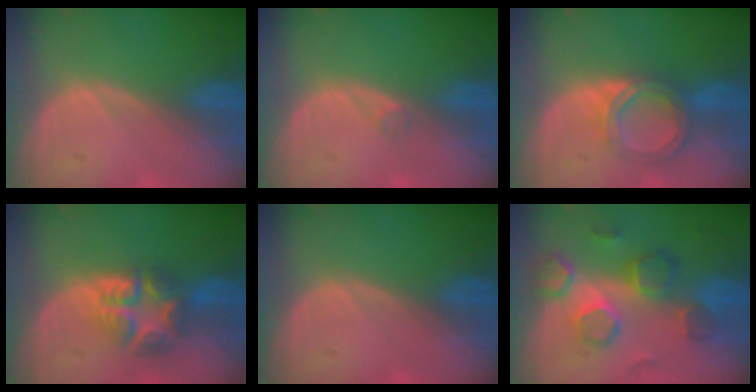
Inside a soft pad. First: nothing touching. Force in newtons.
{"total": 0.8, "press": 0.8, "slide": 0.1}
{"total": 6.1, "press": 5.4, "slide": 2.9}
{"total": 7.6, "press": 6.7, "slide": 3.7}
{"total": 0.0}
{"total": 8.5, "press": 8.3, "slide": 2.1}